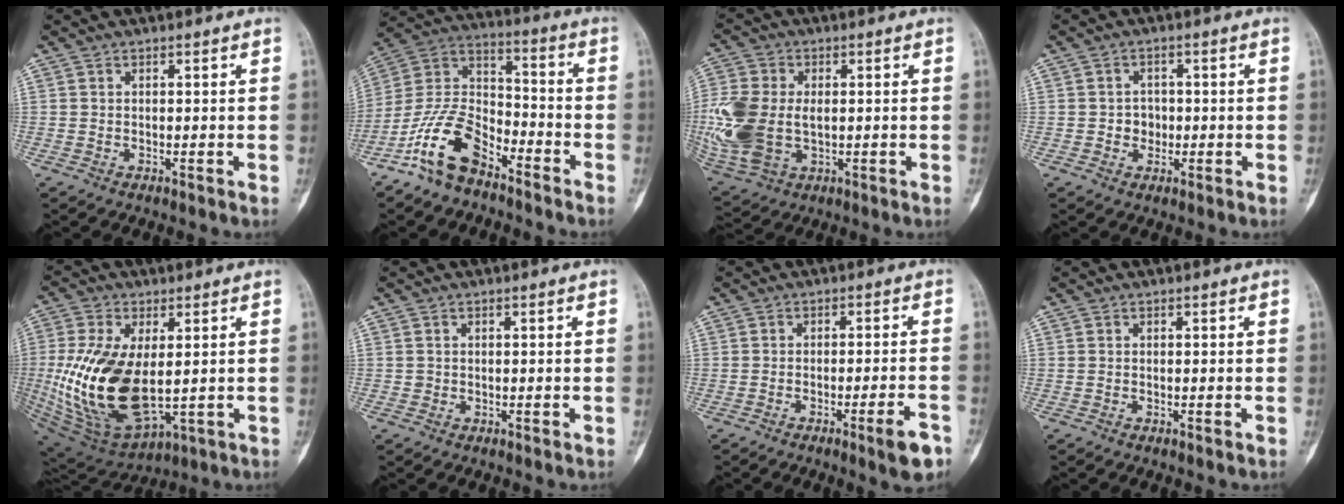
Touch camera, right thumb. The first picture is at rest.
{"total": 14.0, "force": [-9.2, 7.0, 7.9], "torque": [-0.145, 0.073, -0.188]}
{"total": 16.7, "force": [-0.7, 11.1, 12.5], "torque": [-0.306, -0.006, -0.001]}
{"total": 3.0, "force": [-0.4, 2.7, 1.2], "torque": [0.004, 0.008, -0.008]}
{"total": 19.7, "force": [0.1, 10.4, 16.7], "torque": [-0.340, -0.018, 0.025]}
{"total": 0.5, "force": [0.0, 0.5, 0.1], "torque": [0.001, 0.004, 0.000]}
{"total": 5.9, "force": [-3.4, 0.7, 4.8], "torque": [-0.061, 0.016, -0.046]}
{"total": 0.0}